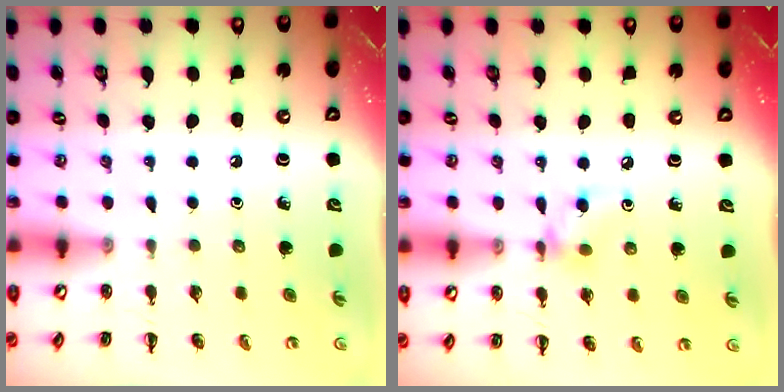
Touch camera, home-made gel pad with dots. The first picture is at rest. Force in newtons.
{"total": 6.5, "press": 6.4, "slide": 0.8}